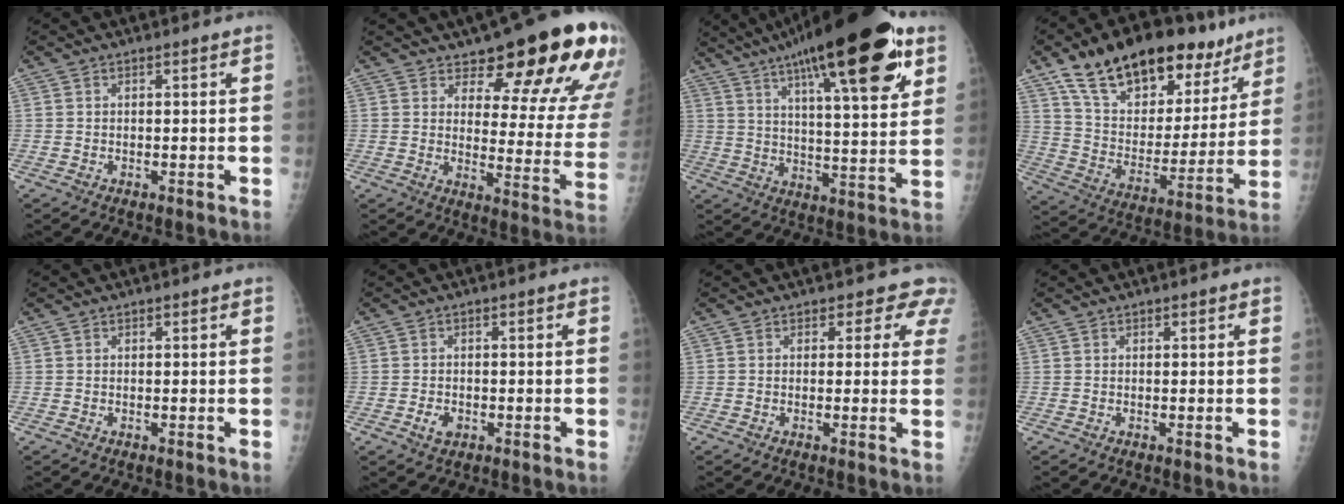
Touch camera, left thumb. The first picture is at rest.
{"total": 20.2, "force": [13.6, 6.6, 13.3], "torque": [-0.125, -0.083, 0.170]}
{"total": 27.2, "force": [14.8, 7.2, 21.7], "torque": [-0.320, -0.022, 0.223]}
{"total": 27.1, "force": [17.7, 13.5, 15.4], "torque": [-0.208, -0.042, 0.290]}
{"total": 0.0}
{"total": 2.7, "force": [-1.1, 1.9, 1.5], "torque": [-0.021, 0.002, -0.016]}
{"total": 4.3, "force": [3.4, 2.7, 0.4], "torque": [0.032, -0.015, 0.013]}
{"total": 0.0}